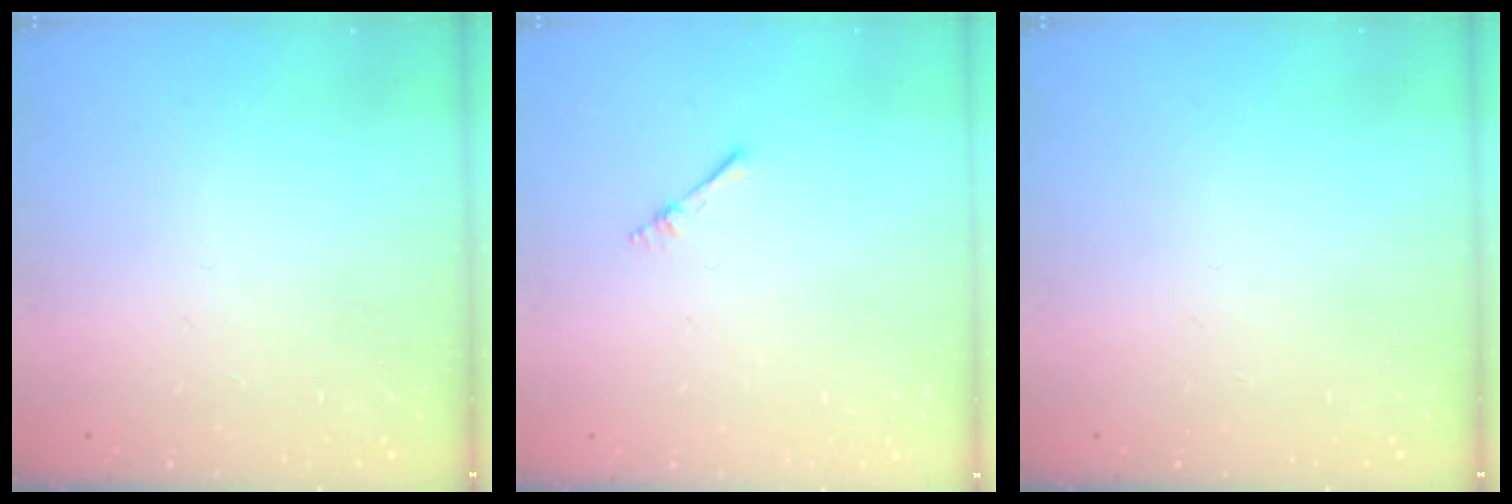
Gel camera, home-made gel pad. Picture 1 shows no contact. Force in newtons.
{"total": 2.2, "press": 2.2, "slide": 0.3}
{"total": 0.0}